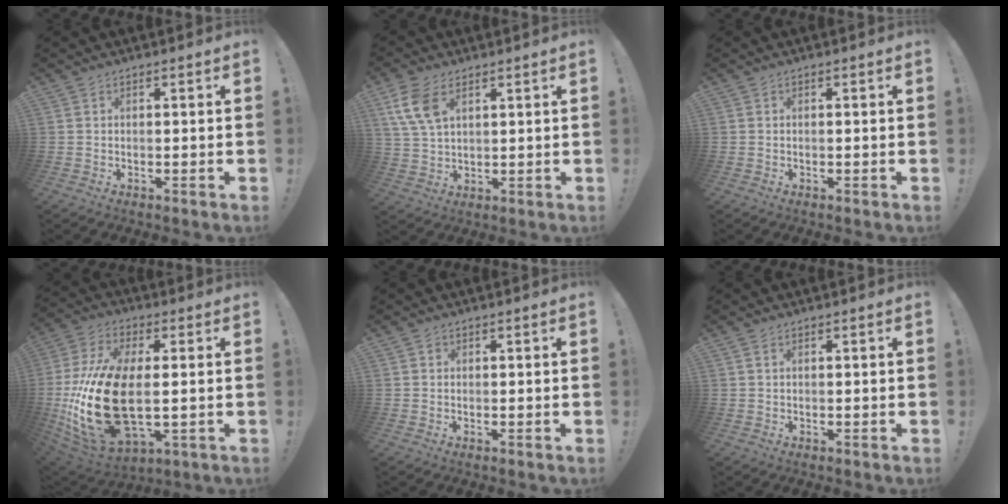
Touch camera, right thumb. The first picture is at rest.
{"total": 9.4, "force": [4.6, 5.6, 6.0], "torque": [-0.126, -0.010, 0.089]}
{"total": 0.0}
{"total": 26.3, "force": [-1.1, 14.4, 22.0], "torque": [-0.461, 0.002, -0.002]}
{"total": 0.6, "force": [0.2, 0.6, -0.1], "torque": [0.001, 0.002, 0.003]}
{"total": 0.7, "force": [0.4, 0.2, 0.6], "torque": [-0.020, 0.004, 0.008]}